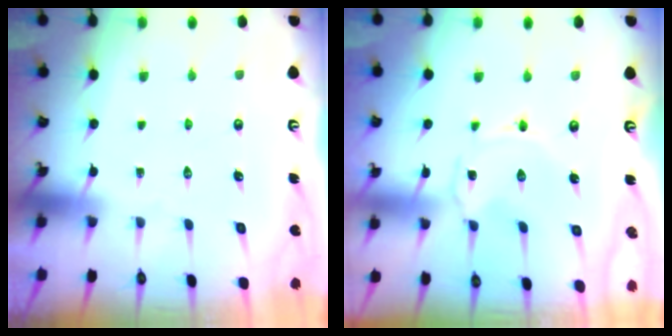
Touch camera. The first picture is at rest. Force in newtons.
{"total": 0.0}